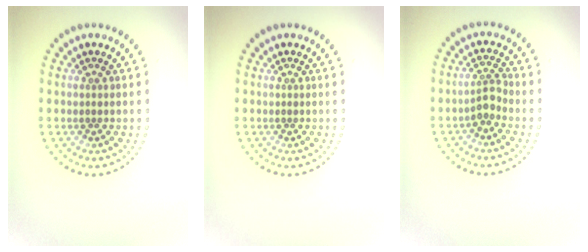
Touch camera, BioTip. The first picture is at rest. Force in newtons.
{"total": 0.0}
{"total": 2.0, "press": 1.6, "slide": 1.2}